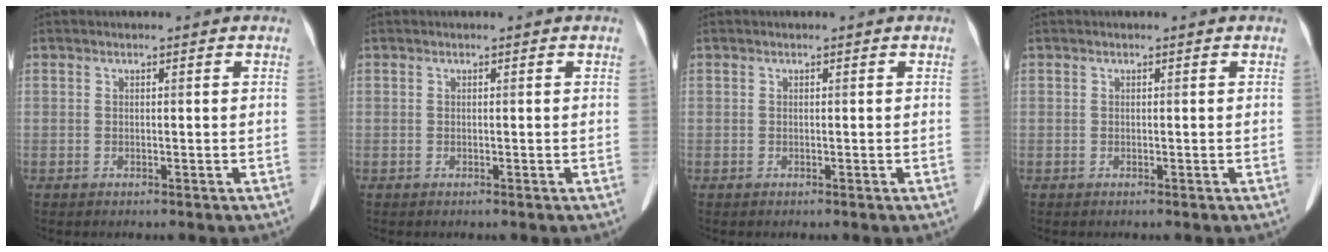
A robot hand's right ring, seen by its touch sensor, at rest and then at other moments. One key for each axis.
{"total": 0.0}
{"total": 0.0}
{"total": 0.0}